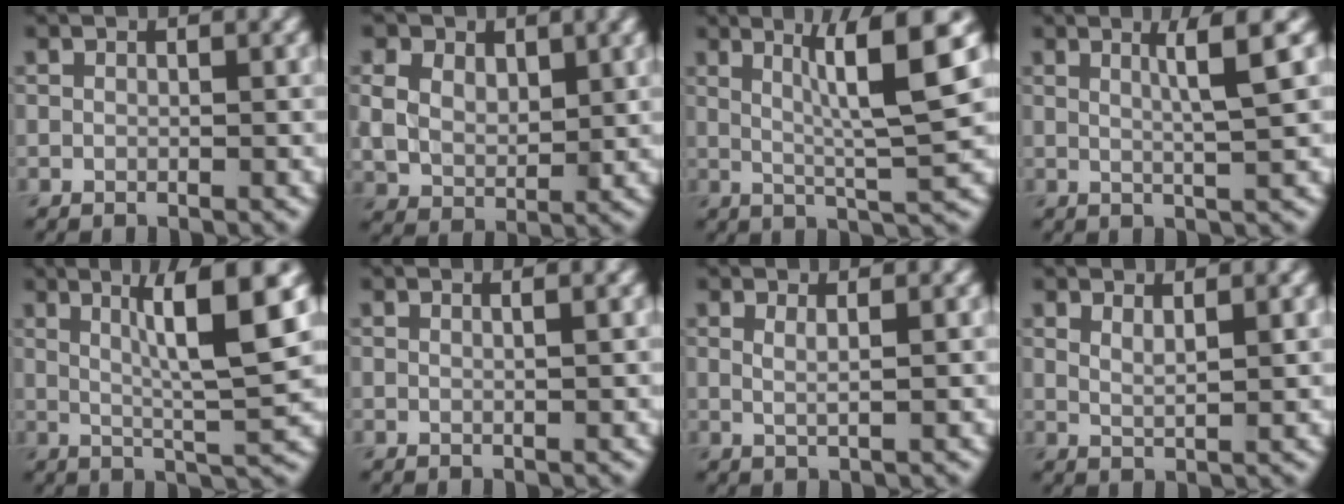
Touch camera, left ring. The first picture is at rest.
{"total": 5.4, "force": [2.1, 3.8, 3.1], "torque": [-0.077, 0.008, 0.030]}
{"total": 7.4, "force": [2.4, 0.7, 6.9], "torque": [-0.110, 0.007, 0.042]}
{"total": 3.6, "force": [1.3, 0.4, 3.3], "torque": [-0.049, 0.007, 0.020]}
{"total": 7.6, "force": [2.4, 1.0, 7.2], "torque": [-0.109, 0.006, 0.041]}
{"total": 1.3, "force": [0.6, 0.6, 1.0], "torque": [-0.008, 0.003, -0.004]}
{"total": 1.4, "force": [0.6, 0.5, 1.2], "torque": [-0.014, -0.002, 0.004]}
{"total": 1.7, "force": [1.1, 0.5, 1.3], "torque": [-0.015, -0.003, 0.016]}